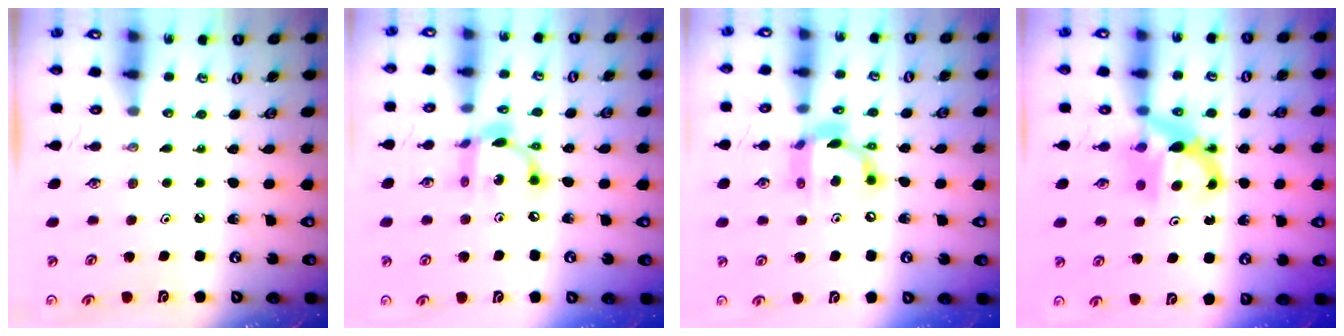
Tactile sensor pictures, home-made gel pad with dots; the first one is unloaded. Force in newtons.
{"total": 13.0, "press": 12.9, "slide": 0.9}
{"total": 12.4, "press": 12.4, "slide": 0.5}
{"total": 7.1, "press": 7.1, "slide": 0.2}